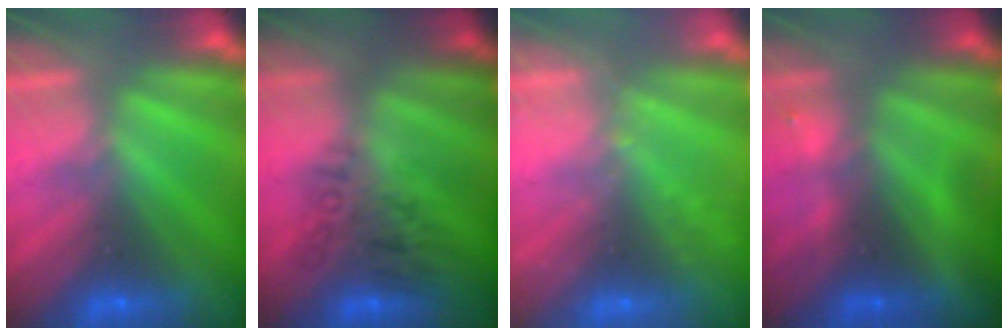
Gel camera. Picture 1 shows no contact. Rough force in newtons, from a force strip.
{"total": 2.9}
{"total": 2.3}
{"total": 5.7}